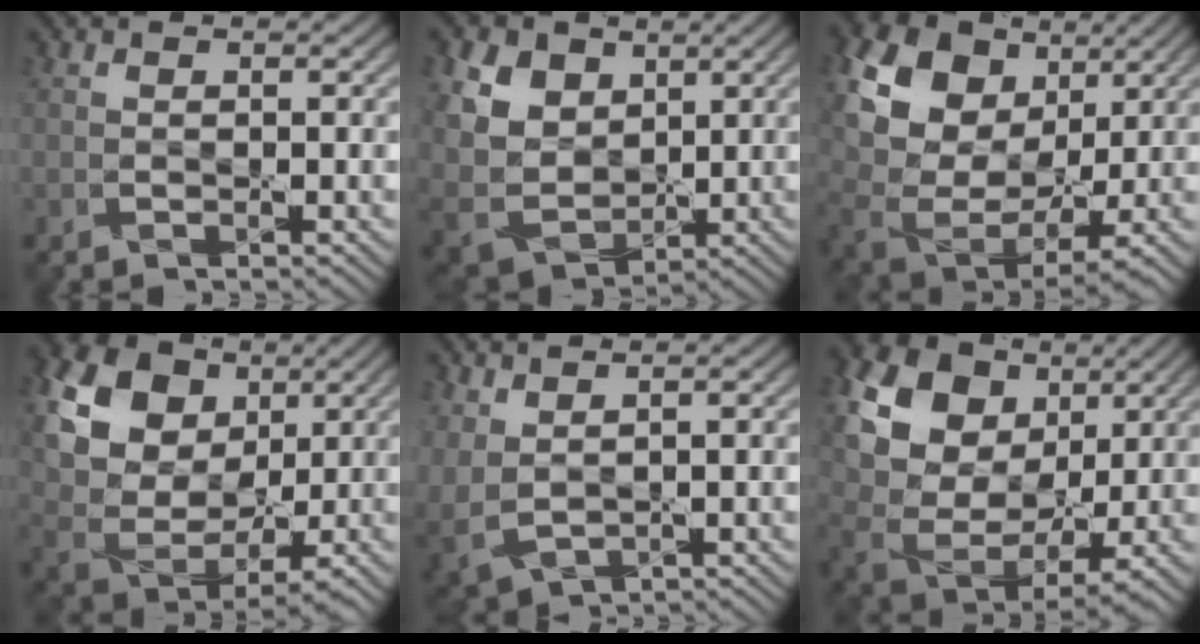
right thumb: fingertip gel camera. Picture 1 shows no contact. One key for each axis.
{"total": 10.1, "fx": 3.8, "fy": 7.4, "fz": 5.7, "tx": -0.181, "ty": 0.012, "tz": 0.072}
{"total": 15.5, "fx": 7.0, "fy": 10.4, "fz": 9.0, "tx": -0.245, "ty": 0.047, "tz": 0.129}
{"total": 18.7, "fx": 8.4, "fy": 13.4, "fz": 10.1, "tx": -0.261, "ty": 0.046, "tz": 0.167}
{"total": 4.2, "fx": 1.9, "fy": 2.4, "fz": 2.9, "tx": -0.098, "ty": -0.009, "tz": 0.049}
{"total": 18.2, "fx": 8.4, "fy": 12.8, "fz": 9.9, "tx": -0.253, "ty": 0.042, "tz": 0.171}